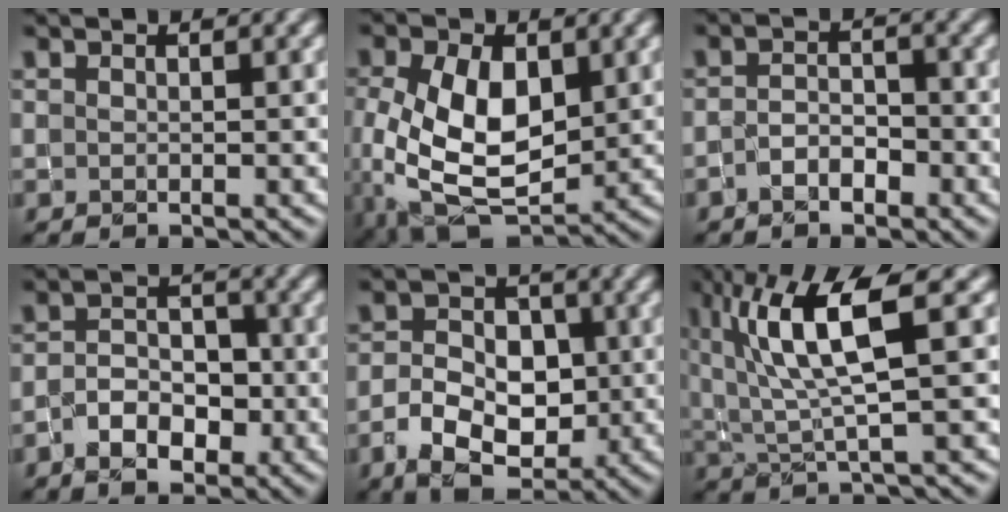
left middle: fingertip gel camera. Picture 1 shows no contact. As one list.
[{"total": 9.8, "force": [-0.4, 6.0, 7.7], "torque": [-0.170, -0.007, -0.007]}, {"total": 2.1, "force": [-1.5, 1.1, 1.0], "torque": [-0.021, 0.004, -0.028]}, {"total": 3.8, "force": [-2.0, 2.5, 2.1], "torque": [-0.037, 0.003, -0.034]}, {"total": 5.7, "force": [-1.8, 4.0, 3.7], "torque": [-0.065, 0.000, -0.030]}, {"total": 7.7, "force": [2.7, 1.7, 7.0], "torque": [-0.133, 0.005, 0.052]}]